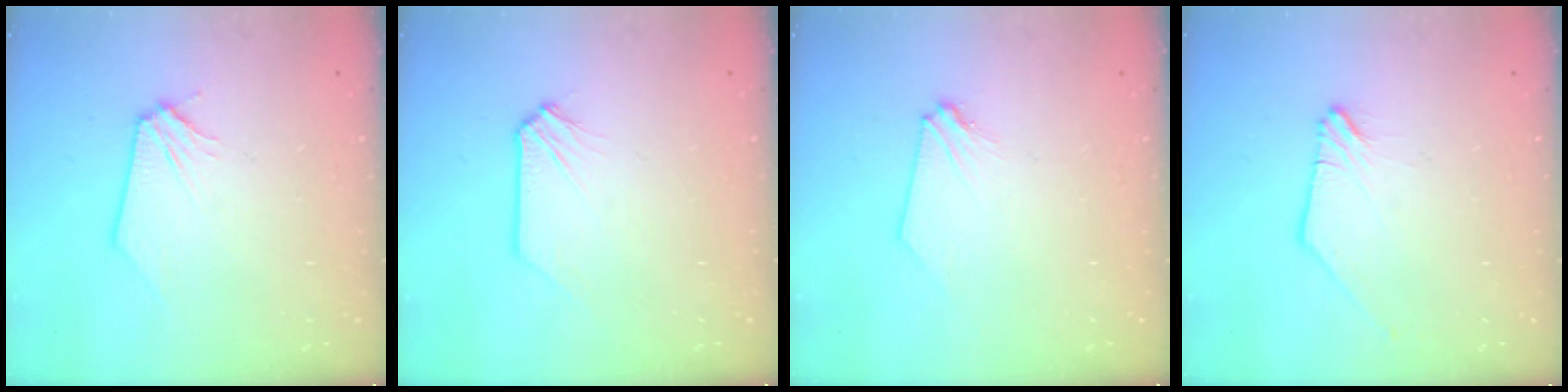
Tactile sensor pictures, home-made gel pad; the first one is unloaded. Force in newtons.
{"total": 0.0}
{"total": 0.0}
{"total": 0.0}